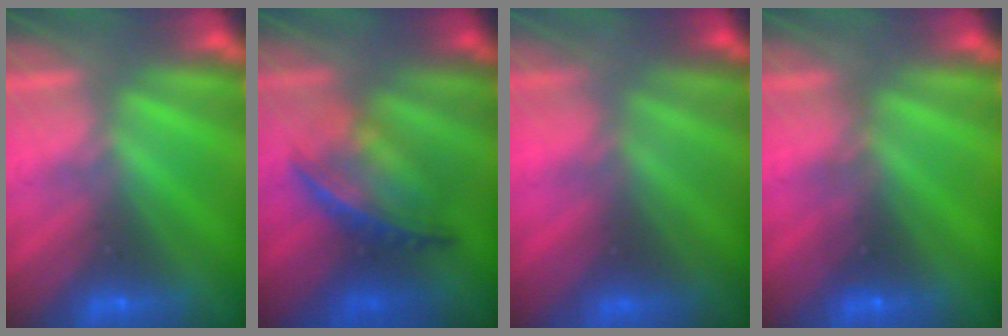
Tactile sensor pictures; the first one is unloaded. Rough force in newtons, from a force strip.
{"total": 5.7}
{"total": 9.4}
{"total": 2.3}